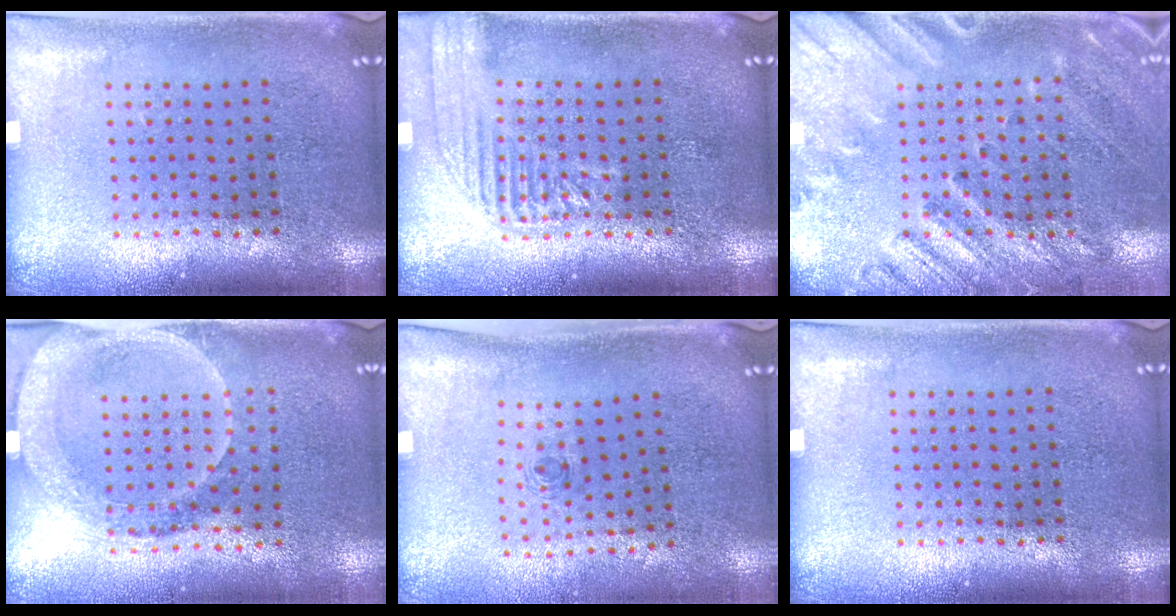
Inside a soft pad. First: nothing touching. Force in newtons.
{"total": 2.1, "press": 2.1, "slide": 0.3}
{"total": 2.4, "press": 2.0, "slide": 1.5}
{"total": 1.9, "press": 1.7, "slide": 0.9}
{"total": 0.7, "press": 0.2, "slide": 0.6}
{"total": 0.0}